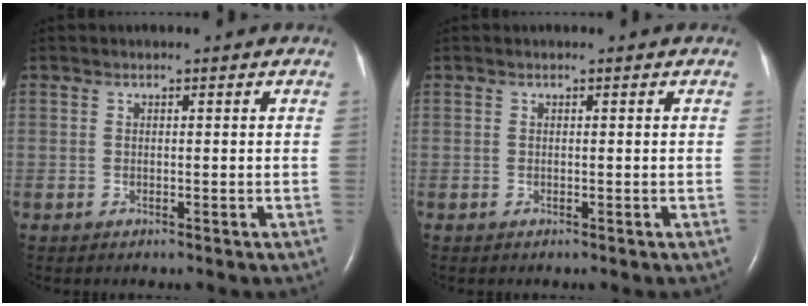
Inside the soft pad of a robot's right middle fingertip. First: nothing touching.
{"total": 0.0}